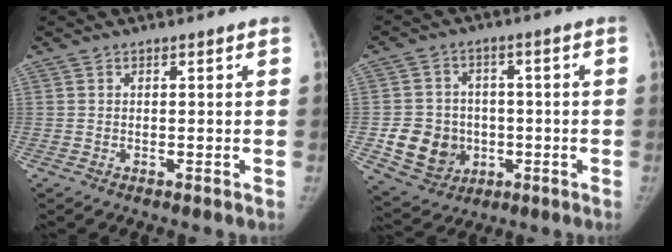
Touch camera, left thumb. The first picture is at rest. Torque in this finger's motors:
{"motor_torque": [-0.03, 0.03, 0.10, -0.13, 0.00]}